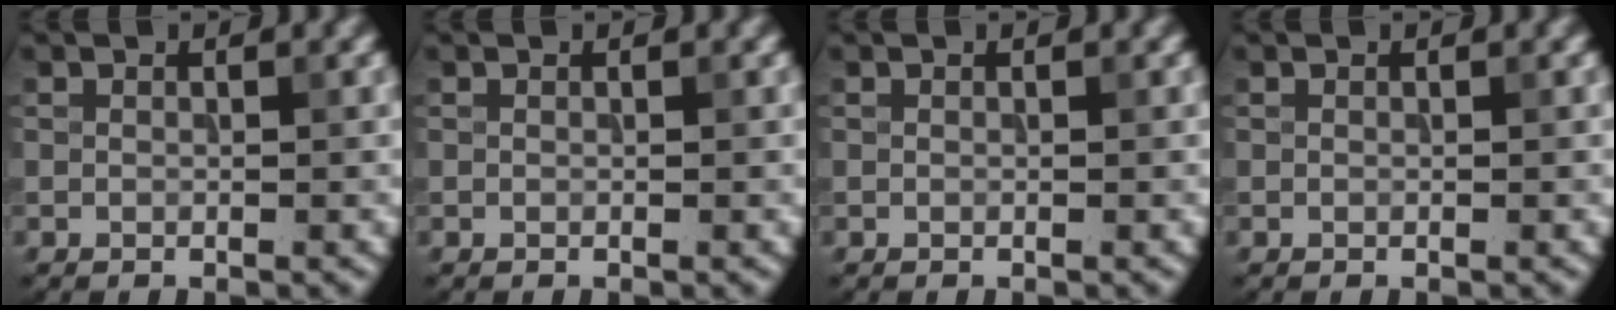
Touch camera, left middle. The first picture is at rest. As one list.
[{"total": 0.0}, {"total": 0.0}, {"total": 0.0}]